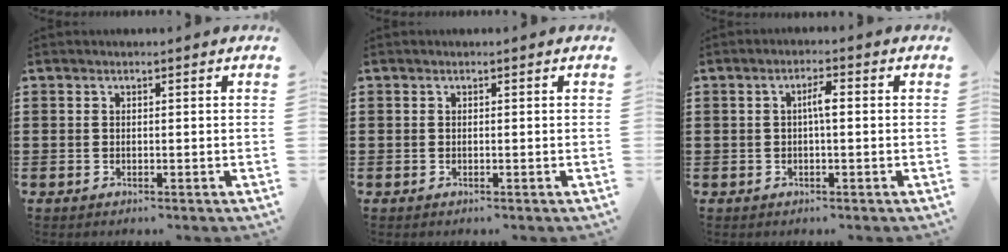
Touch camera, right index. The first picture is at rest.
{"total": 0.0}
{"total": 2.6, "force": [-0.1, 0.5, 2.5], "torque": [-0.047, 0.004, -0.003]}